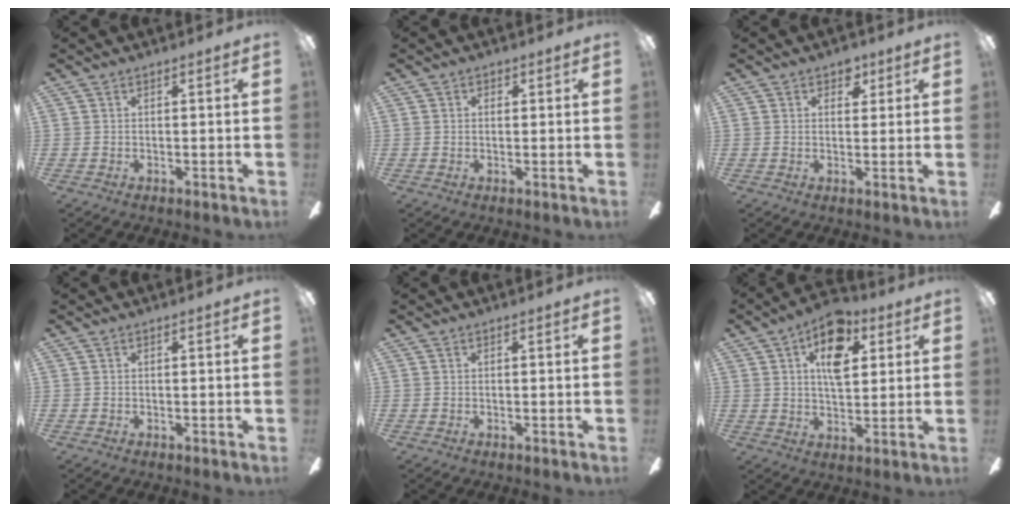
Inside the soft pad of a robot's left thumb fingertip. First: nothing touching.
{"total": 1.0, "force": [0.2, 0.9, 0.4], "torque": [0.002, 0.002, 0.001]}
{"total": 3.7, "force": [2.2, 2.5, 1.5], "torque": [-0.003, -0.006, 0.034]}
{"total": 0.0}
{"total": 0.0}
{"total": 12.2, "force": [5.0, 7.1, 8.5], "torque": [-0.116, -0.003, 0.085]}